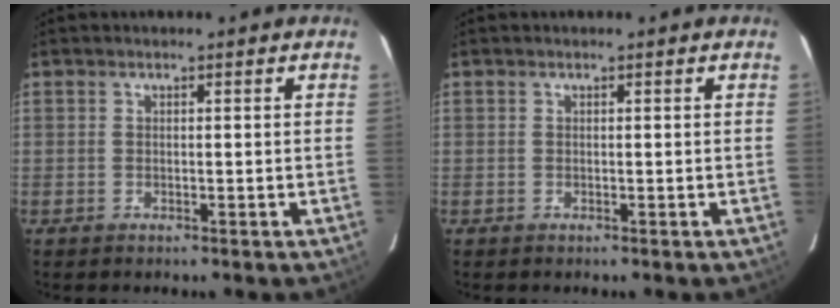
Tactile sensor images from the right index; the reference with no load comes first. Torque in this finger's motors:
{"motor_torque": [0.00, 0.00, 0.00, 0.01]}